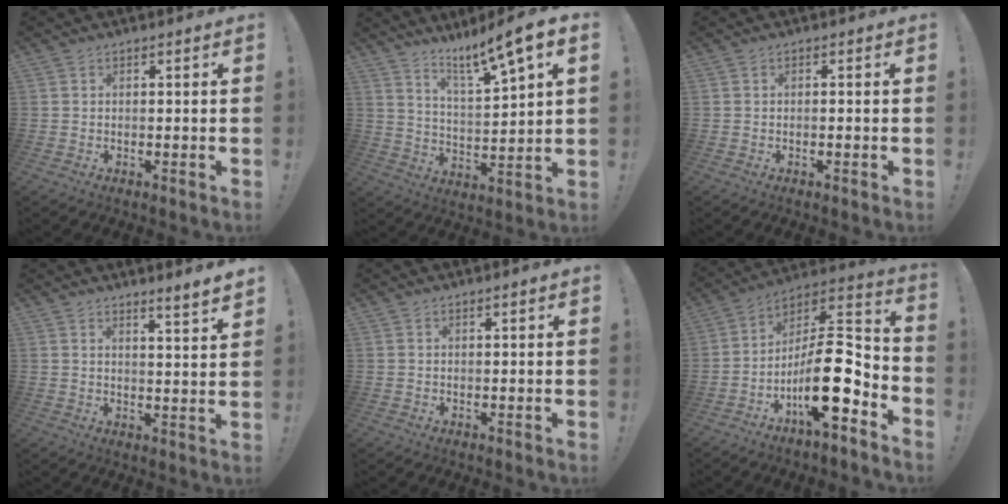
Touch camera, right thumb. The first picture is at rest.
{"total": 10.4, "force": [7.9, -0.2, 6.8], "torque": [-0.120, -0.064, 0.121]}
{"total": 0.7, "force": [-0.6, -0.1, 0.3], "torque": [-0.012, 0.003, -0.009]}
{"total": 4.4, "force": [3.5, -0.8, 2.5], "torque": [-0.030, -0.034, 0.056]}
{"total": 0.8, "force": [0.4, -0.4, 0.6], "torque": [-0.011, -0.001, 0.007]}
{"total": 18.5, "force": [-6.3, 6.1, 16.3], "torque": [-0.293, 0.027, -0.100]}